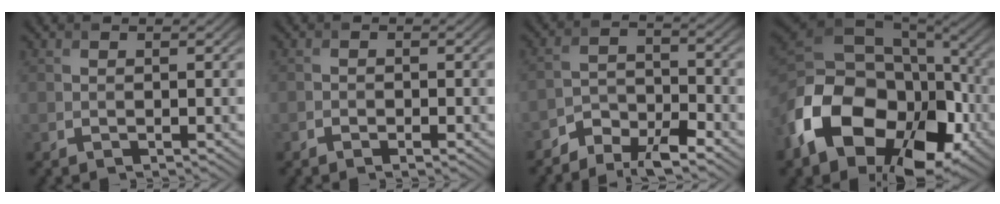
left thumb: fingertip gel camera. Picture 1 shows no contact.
{"total": 1.1, "force": [-0.7, 0.5, 0.6], "torque": [-0.010, -0.002, -0.013]}
{"total": 5.8, "force": [-4.8, 2.0, 2.5], "torque": [-0.041, -0.001, -0.101]}
{"total": 19.3, "force": [-6.8, 13.0, 12.6], "torque": [-0.281, -0.050, -0.103]}